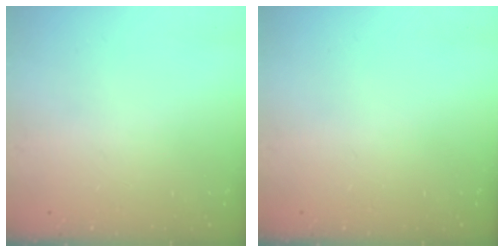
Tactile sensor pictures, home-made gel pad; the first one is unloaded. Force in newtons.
{"total": 0.0}